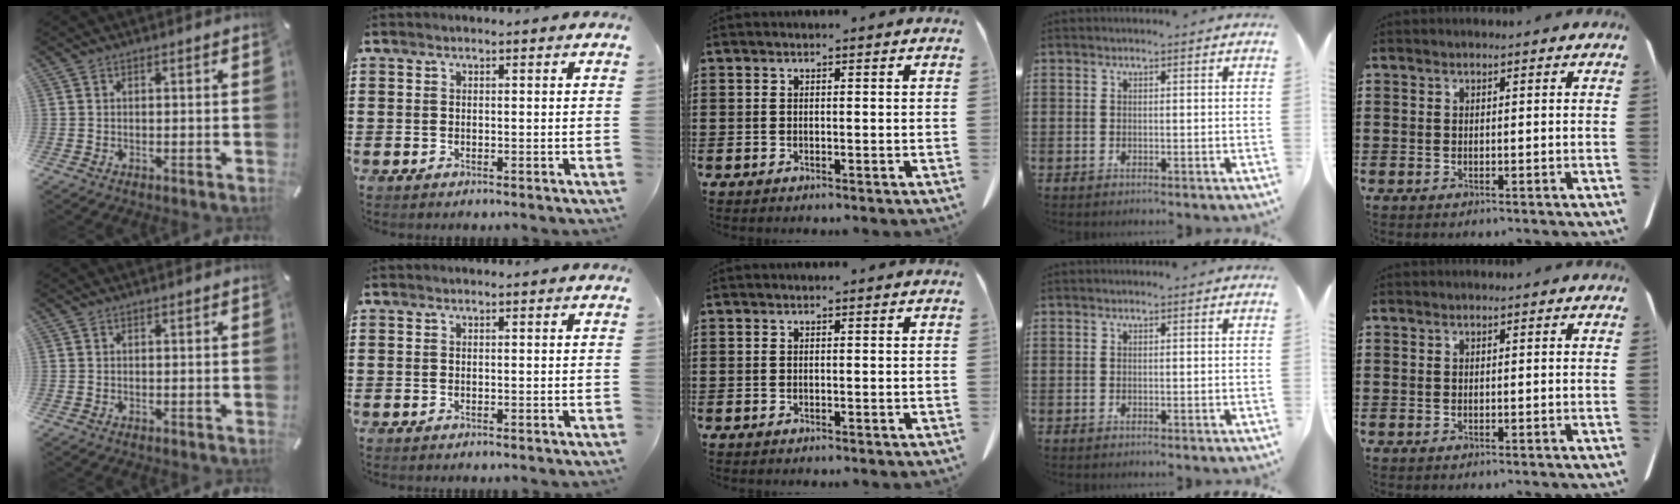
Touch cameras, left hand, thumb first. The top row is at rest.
{}